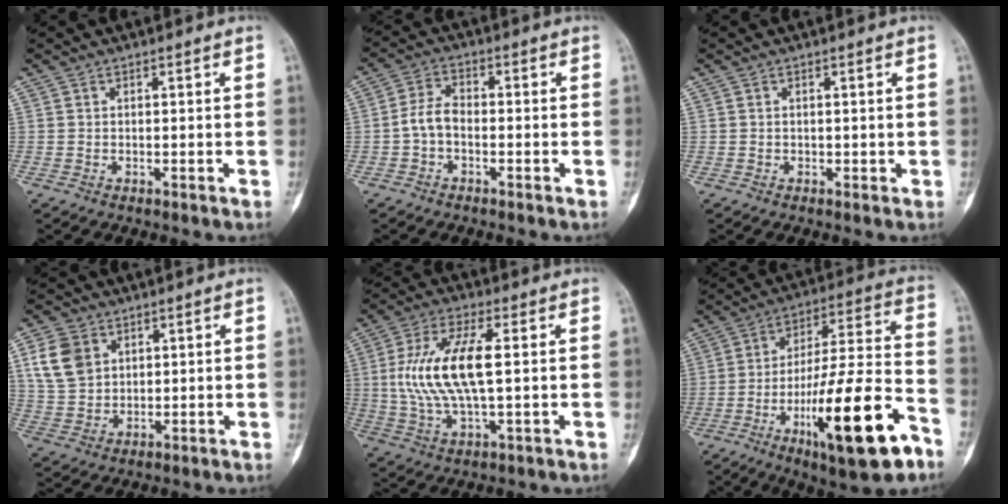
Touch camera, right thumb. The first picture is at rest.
{"total": 4.6, "force": [-1.3, 2.8, 3.4], "torque": [-0.064, 0.019, -0.034]}
{"total": 0.0}
{"total": 8.9, "force": [3.4, 6.7, 4.7], "torque": [-0.081, -0.008, 0.074]}
{"total": 14.1, "force": [1.4, 5.2, 13.0], "torque": [-0.271, 0.007, 0.028]}
{"total": 23.4, "force": [-10.9, 5.4, 20.0], "torque": [-0.330, 0.048, -0.169]}